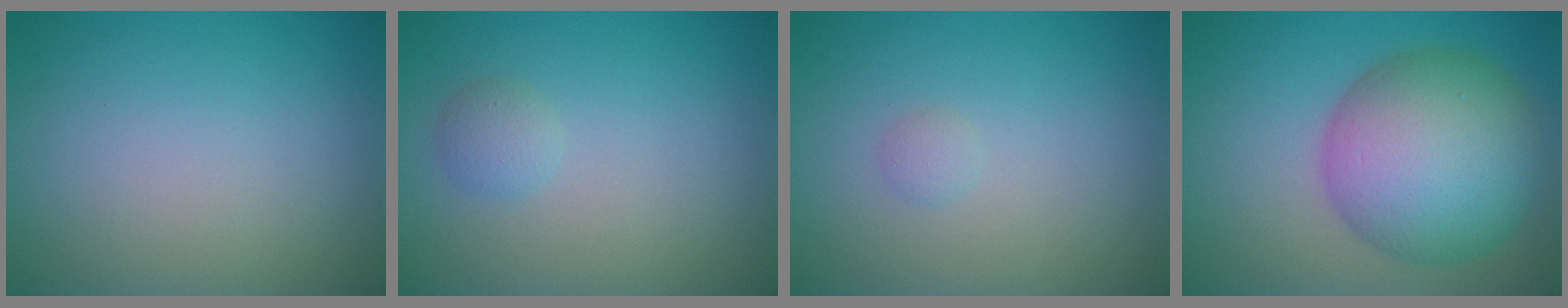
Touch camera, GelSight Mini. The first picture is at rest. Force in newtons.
{"total": 1.3, "press": 1.3, "slide": 0.1}
{"total": 0.6, "press": 0.6, "slide": 0.0}
{"total": 11.6, "press": 11.6, "slide": 0.3}